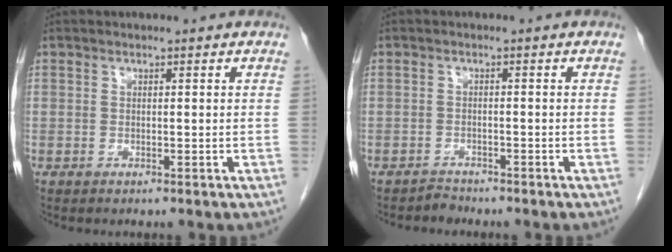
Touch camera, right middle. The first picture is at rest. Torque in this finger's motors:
{"motor_torque": [-0.21, -0.34, 0.00, -0.01]}